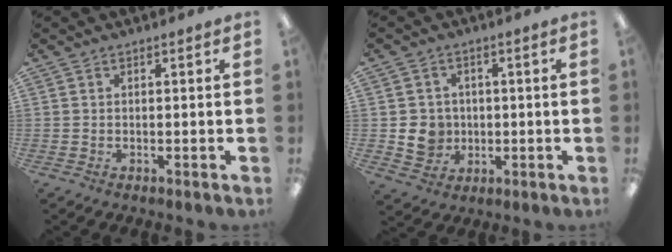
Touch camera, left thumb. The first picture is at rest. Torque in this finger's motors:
{"motor_torque": [-0.02, 0.03, 0.02, -0.01, 0.00]}